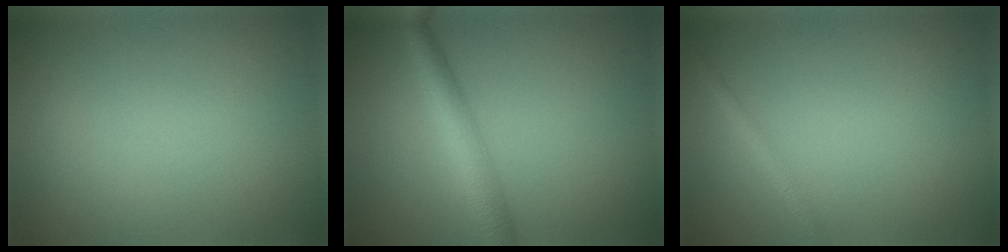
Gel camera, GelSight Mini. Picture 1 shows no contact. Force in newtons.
{"total": 3.9, "press": 3.9, "slide": 0.2}
{"total": 1.4, "press": 1.4, "slide": 0.0}